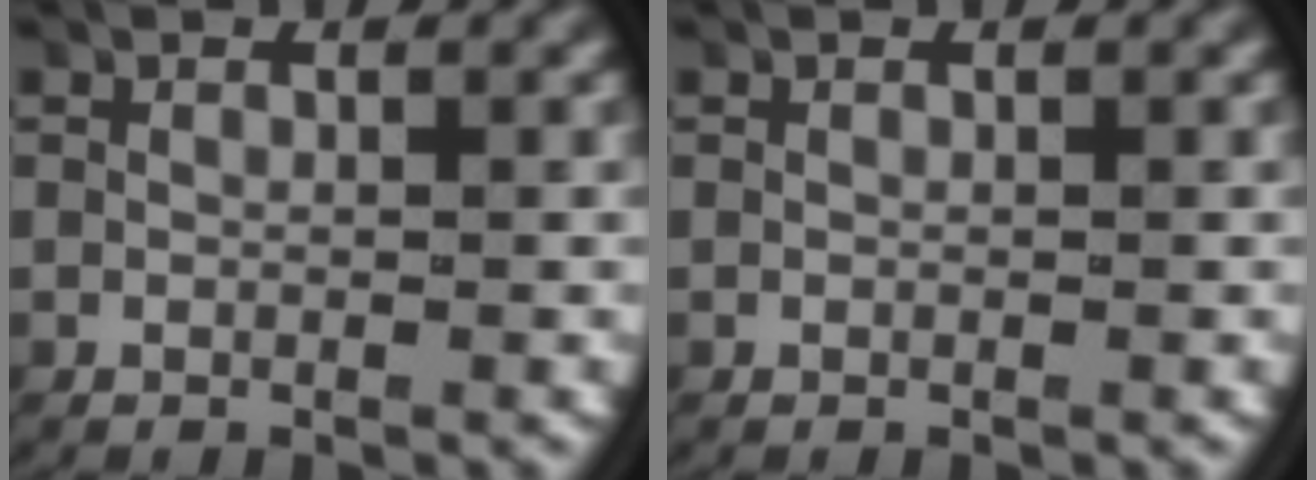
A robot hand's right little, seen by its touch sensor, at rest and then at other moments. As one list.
[{"total": 0.0}]